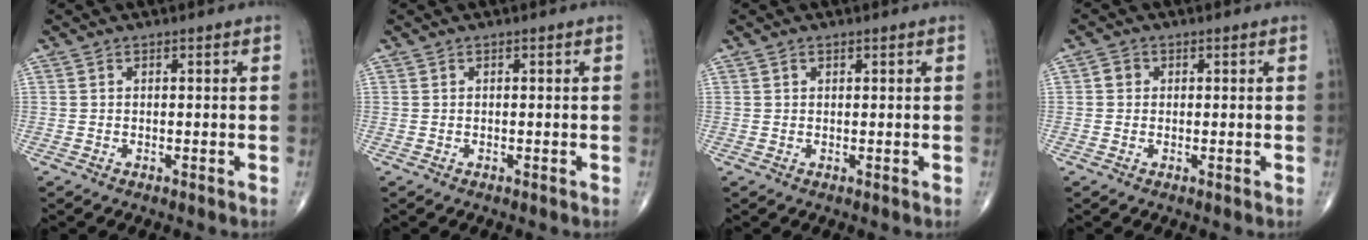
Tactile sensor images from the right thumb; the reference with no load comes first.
{"total": 0.0}
{"total": 0.8, "force": [0.5, 0.5, 0.3], "torque": [-0.002, -0.002, 0.007]}
{"total": 1.8, "force": [0.2, 1.6, 0.6], "torque": [-0.003, 0.003, 0.000]}